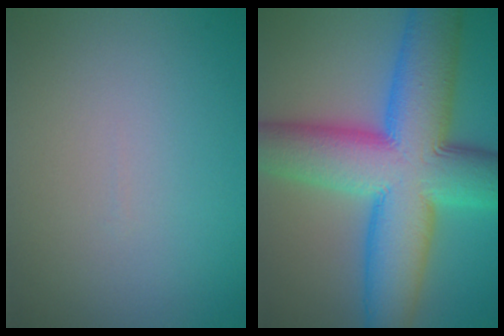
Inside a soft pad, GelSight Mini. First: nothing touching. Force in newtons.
{"total": 14.9, "press": 14.9, "slide": 0.3}